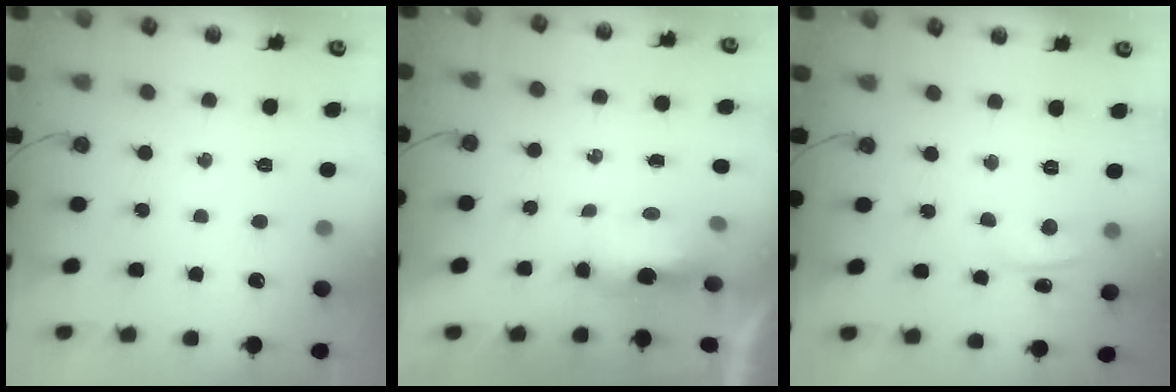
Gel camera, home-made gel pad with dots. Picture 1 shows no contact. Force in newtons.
{"total": 5.9, "press": 5.8, "slide": 1.2}
{"total": 1.6, "press": 1.2, "slide": 1.0}